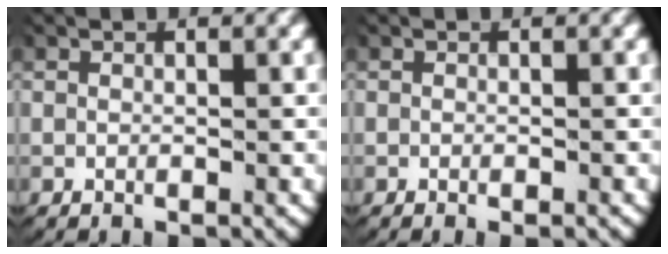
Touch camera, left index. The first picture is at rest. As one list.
[{"total": 0.7, "force": [-0.6, 0.2, 0.4], "torque": [-0.004, 0.004, -0.011]}]